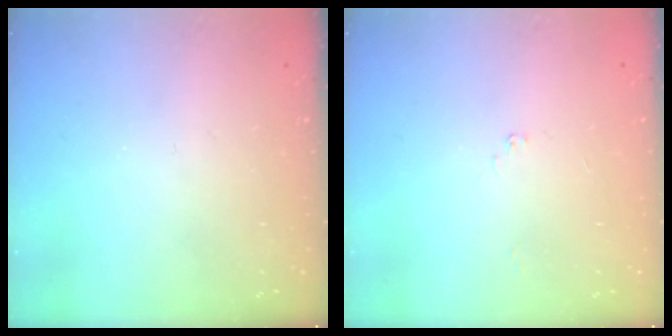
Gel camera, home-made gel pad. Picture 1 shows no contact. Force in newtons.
{"total": 0.9, "press": 0.9, "slide": 0.1}